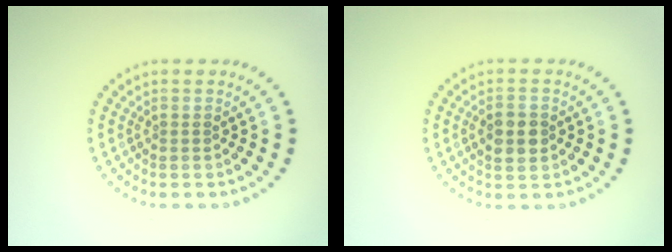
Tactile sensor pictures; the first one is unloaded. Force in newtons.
{"total": 2.7, "press": 2.7, "slide": 0.0}